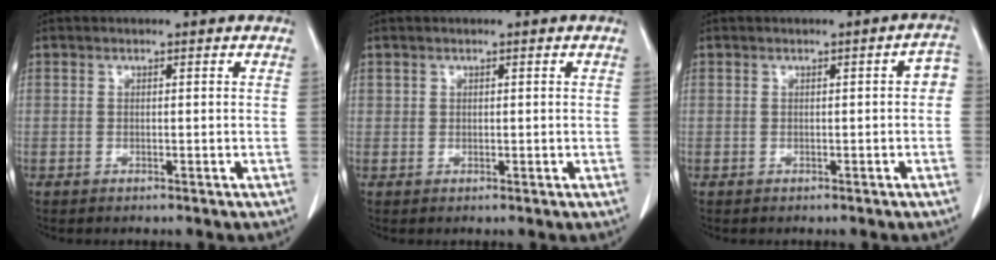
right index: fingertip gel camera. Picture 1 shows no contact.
{"total": 0.7, "force": [0.5, 0.6, 0.0], "torque": [0.010, 0.003, 0.007]}
{"total": 2.4, "force": [-0.1, 0.7, 2.3], "torque": [-0.020, 0.007, -0.003]}